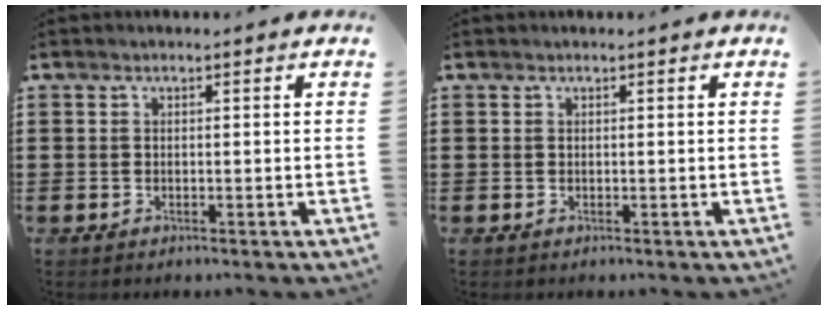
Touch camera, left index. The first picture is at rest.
{"total": 0.0}